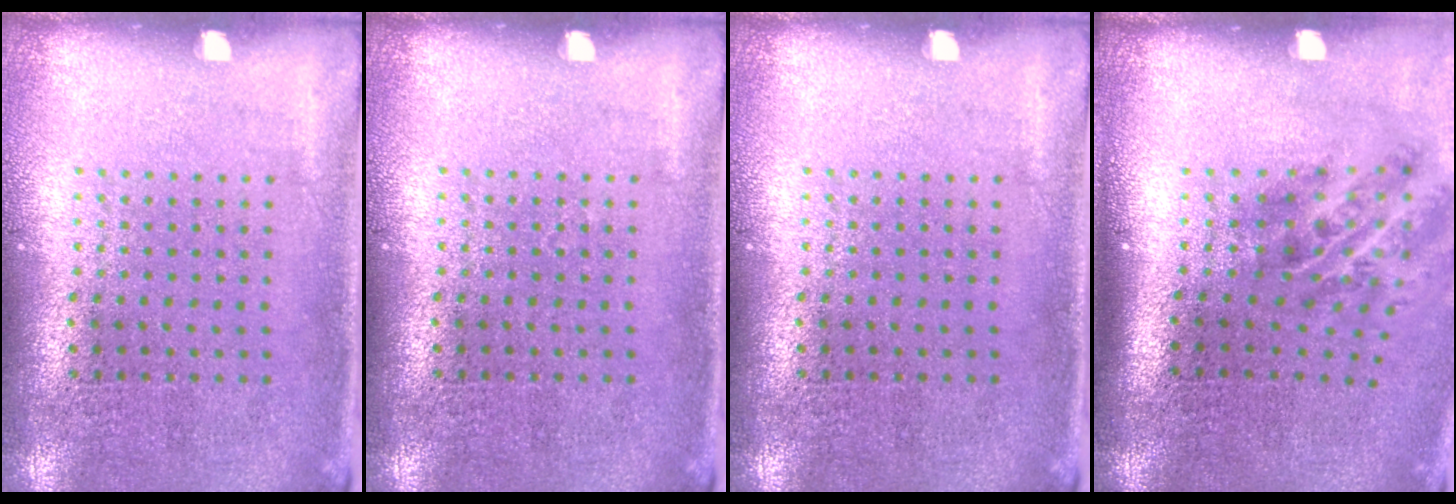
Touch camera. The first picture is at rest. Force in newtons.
{"total": 0.0}
{"total": 0.0}
{"total": 1.9, "press": 1.2, "slide": 1.5}